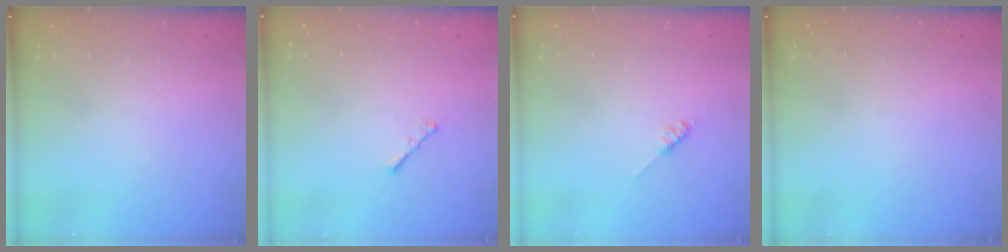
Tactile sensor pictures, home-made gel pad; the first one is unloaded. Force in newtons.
{"total": 1.9, "press": 1.8, "slide": 0.5}
{"total": 2.8, "press": 2.8, "slide": 0.5}
{"total": 0.0}